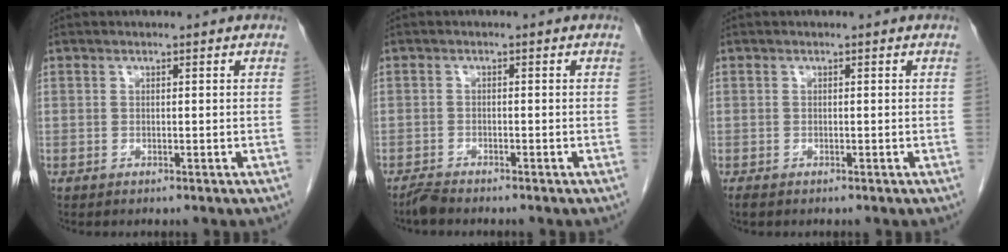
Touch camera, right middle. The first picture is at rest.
{"total": 1.7, "force": [-1.6, 0.1, 0.5], "torque": [-0.017, -0.005, -0.032]}
{"total": 0.7, "force": [-0.6, 0.2, 0.3], "torque": [-0.010, -0.002, -0.010]}